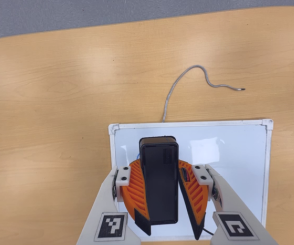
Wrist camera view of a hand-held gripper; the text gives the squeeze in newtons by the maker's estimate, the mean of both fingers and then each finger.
{"total": 10.0, "left": 10.6, "right": 9.5}